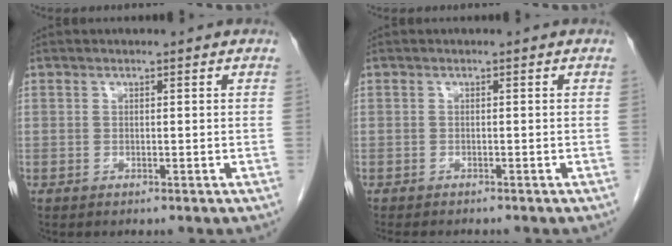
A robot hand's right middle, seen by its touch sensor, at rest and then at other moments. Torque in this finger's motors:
{"motor_torque": [0.02, -0.01, -0.01, 0.00]}